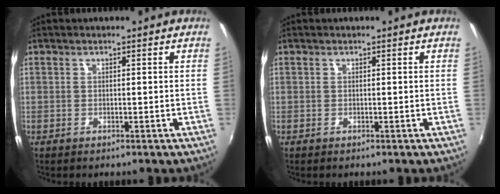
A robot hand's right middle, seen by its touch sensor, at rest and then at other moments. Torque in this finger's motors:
{"motor_torque": [-0.01, 0.01, -0.01, 0.00]}